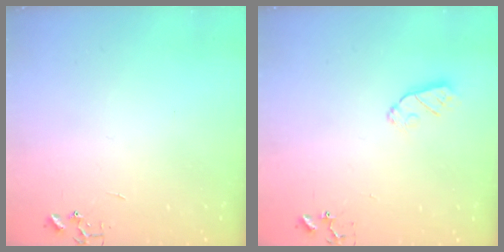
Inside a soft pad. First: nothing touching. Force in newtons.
{"total": 5.5, "press": 5.4, "slide": 0.8}